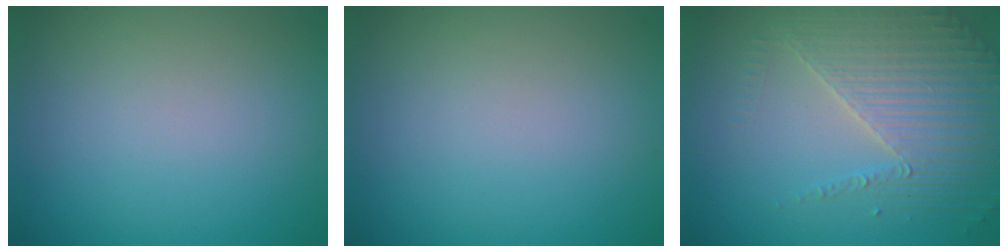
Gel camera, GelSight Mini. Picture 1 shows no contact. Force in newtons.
{"total": 0.0}
{"total": 4.0, "press": 3.8, "slide": 1.3}